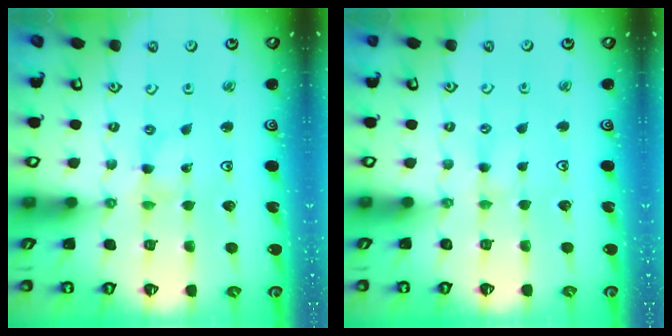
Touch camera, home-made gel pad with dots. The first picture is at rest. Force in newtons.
{"total": 2.1, "press": 2.1, "slide": 0.3}